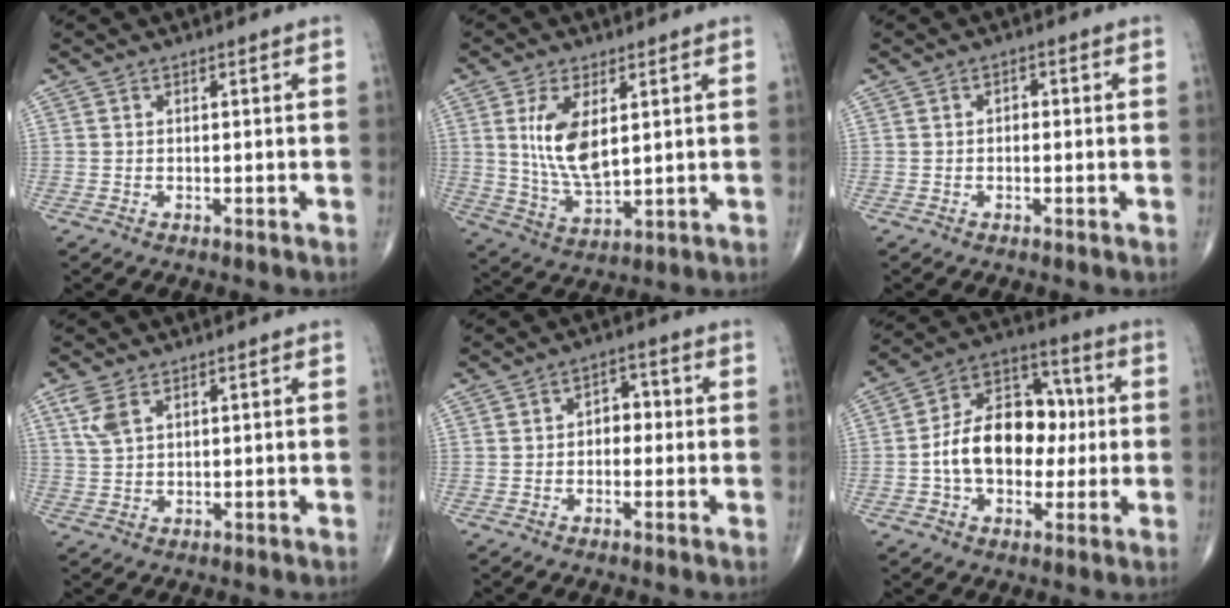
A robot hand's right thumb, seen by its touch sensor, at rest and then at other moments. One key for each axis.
{"total": 10.6, "fx": 2.7, "fy": 4.9, "fz": 9.0, "tx": -0.171, "ty": -0.022, "tz": 0.062}
{"total": 1.4, "fx": 0.1, "fy": 0.9, "fz": 1.0, "tx": -0.011, "ty": 0.005, "tz": -0.003}
{"total": 4.3, "fx": 2.3, "fy": 2.0, "fz": 3.0, "tx": -0.067, "ty": 0.003, "tz": 0.056}
{"total": 3.9, "fx": -0.1, "fy": 2.7, "fz": 2.8, "tx": -0.020, "ty": 0.017, "tz": -0.009}
{"total": 16.4, "fx": -0.6, "fy": 11.2, "fz": 11.9, "tx": -0.160, "ty": 0.039, "tz": -0.014}